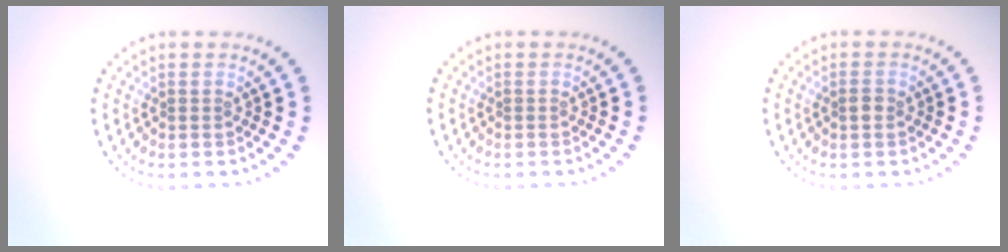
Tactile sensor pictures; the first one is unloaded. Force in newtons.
{"total": 0.0}
{"total": 0.8, "press": 0.8, "slide": 0.1}